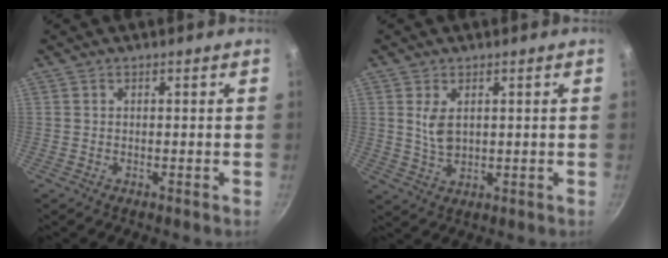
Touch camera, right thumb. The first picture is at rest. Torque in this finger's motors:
{"motor_torque": [-0.59, 0.44, 0.77, -0.02, 0.06]}